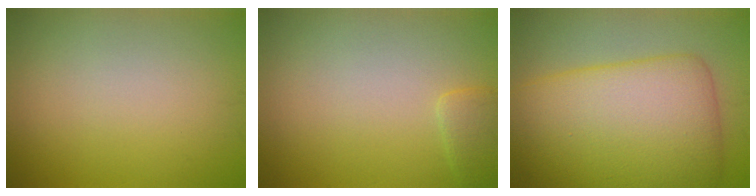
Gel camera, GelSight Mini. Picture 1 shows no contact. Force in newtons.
{"total": 1.5, "press": 1.5, "slide": 0.1}
{"total": 11.3, "press": 11.3, "slide": 0.1}